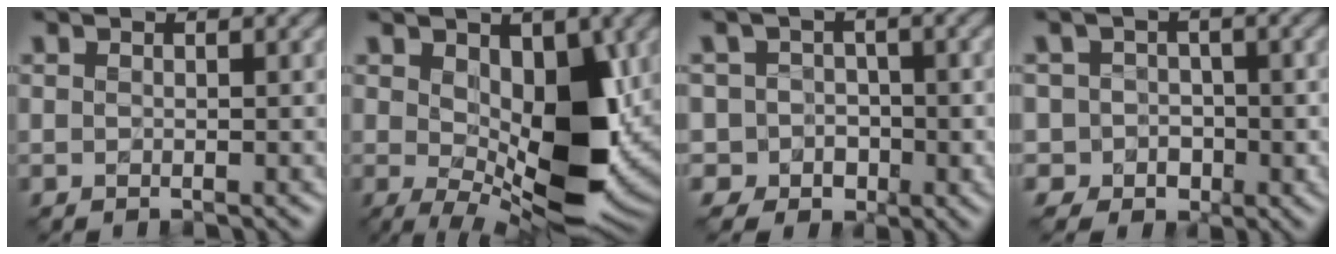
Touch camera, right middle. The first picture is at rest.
{"total": 8.5, "force": [1.1, 3.9, 7.5], "torque": [-0.125, -0.010, 0.020]}
{"total": 4.4, "force": [-1.3, 4.0, 1.4], "torque": [0.002, 0.018, -0.053]}
{"total": 3.9, "force": [-1.0, 3.5, 1.2], "torque": [0.002, 0.011, -0.041]}